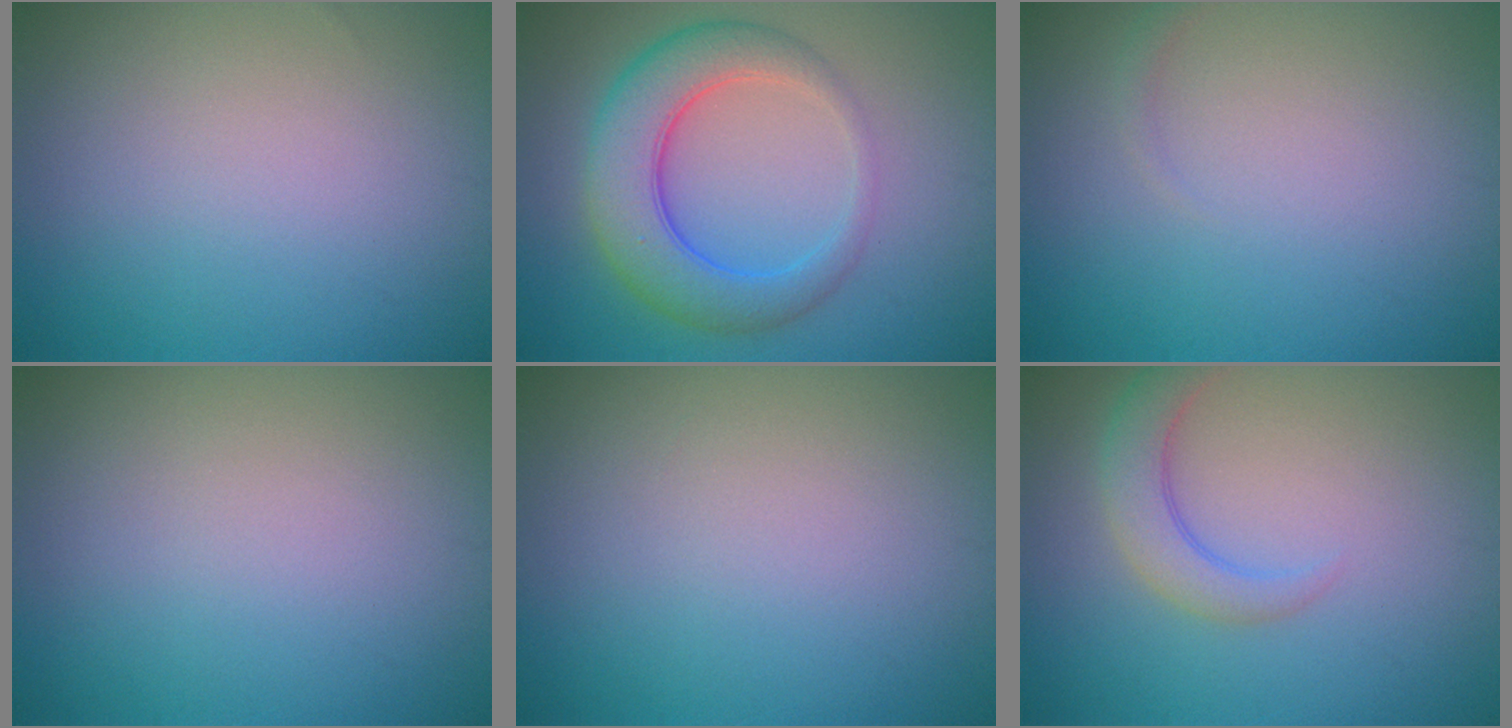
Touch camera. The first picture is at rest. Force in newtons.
{"total": 6.3, "press": 6.3, "slide": 0.3}
{"total": 0.6, "press": 0.6, "slide": 0.0}
{"total": 0.0}
{"total": 0.0}
{"total": 3.0, "press": 3.0, "slide": 0.3}